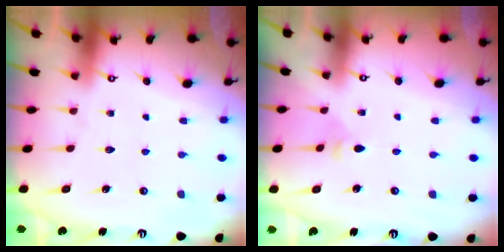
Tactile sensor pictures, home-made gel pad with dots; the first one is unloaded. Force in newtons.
{"total": 2.5, "press": 2.4, "slide": 0.6}